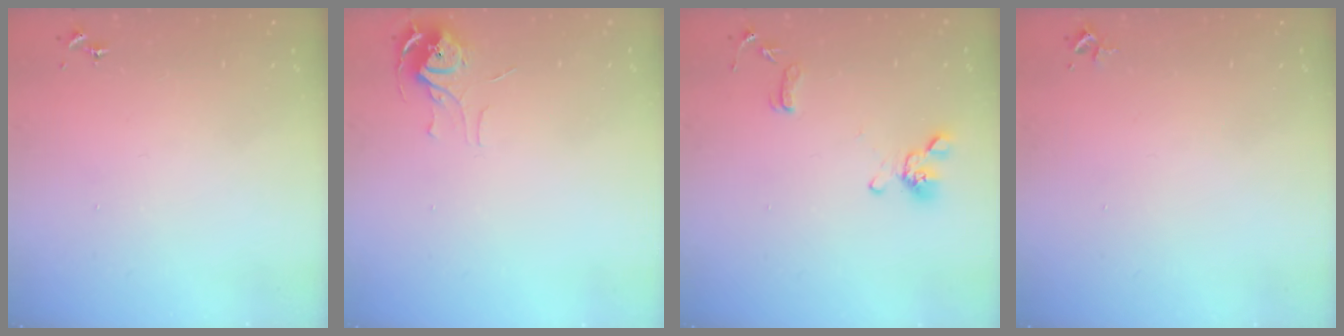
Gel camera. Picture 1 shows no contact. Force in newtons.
{"total": 6.2, "press": 6.1, "slide": 0.5}
{"total": 11.5, "press": 11.3, "slide": 1.8}
{"total": 2.4, "press": 2.4, "slide": 0.3}